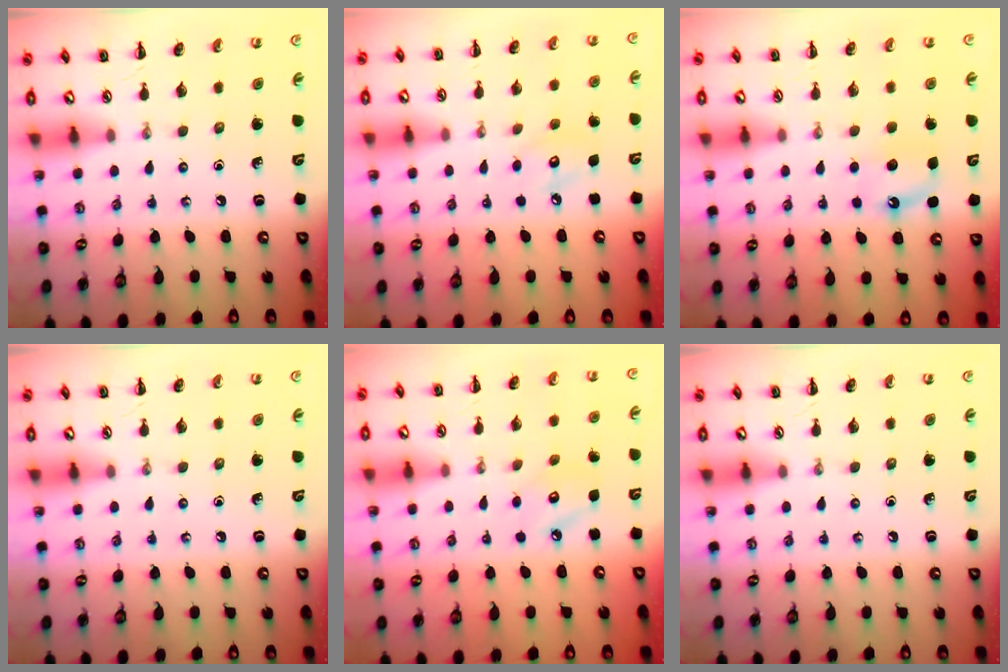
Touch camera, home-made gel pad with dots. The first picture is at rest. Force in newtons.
{"total": 6.2, "press": 6.1, "slide": 1.1}
{"total": 4.9, "press": 4.6, "slide": 1.6}
{"total": 0.0}
{"total": 5.1, "press": 5.1, "slide": 0.6}
{"total": 0.0}